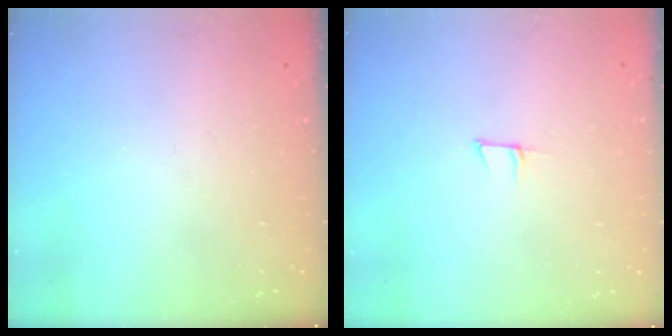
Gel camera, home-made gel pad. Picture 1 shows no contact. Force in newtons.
{"total": 5.5, "press": 5.4, "slide": 0.8}